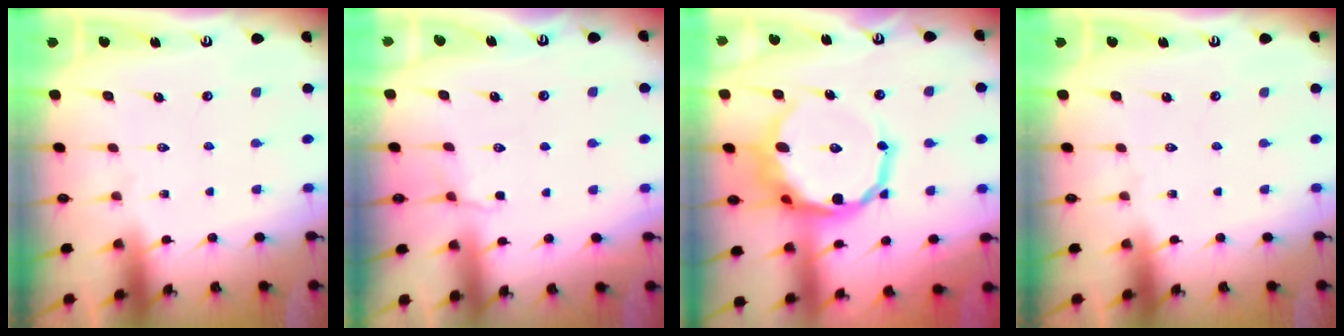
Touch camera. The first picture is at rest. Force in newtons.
{"total": 3.6, "press": 3.1, "slide": 1.8}
{"total": 14.2, "press": 13.4, "slide": 4.6}
{"total": 0.0}